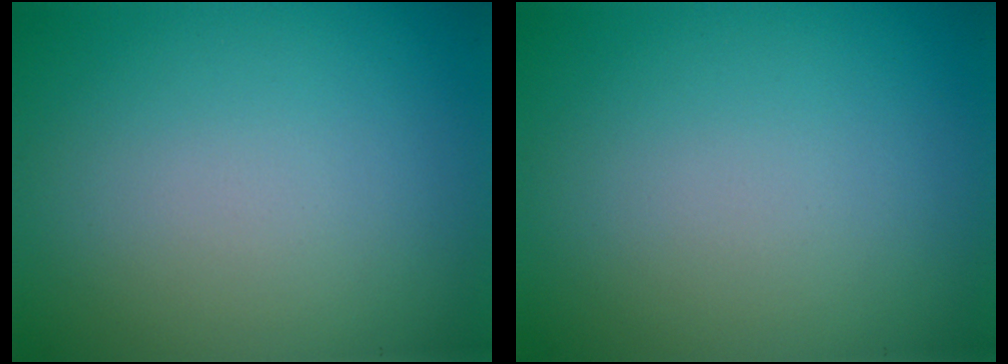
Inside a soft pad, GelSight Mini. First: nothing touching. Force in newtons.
{"total": 0.0}